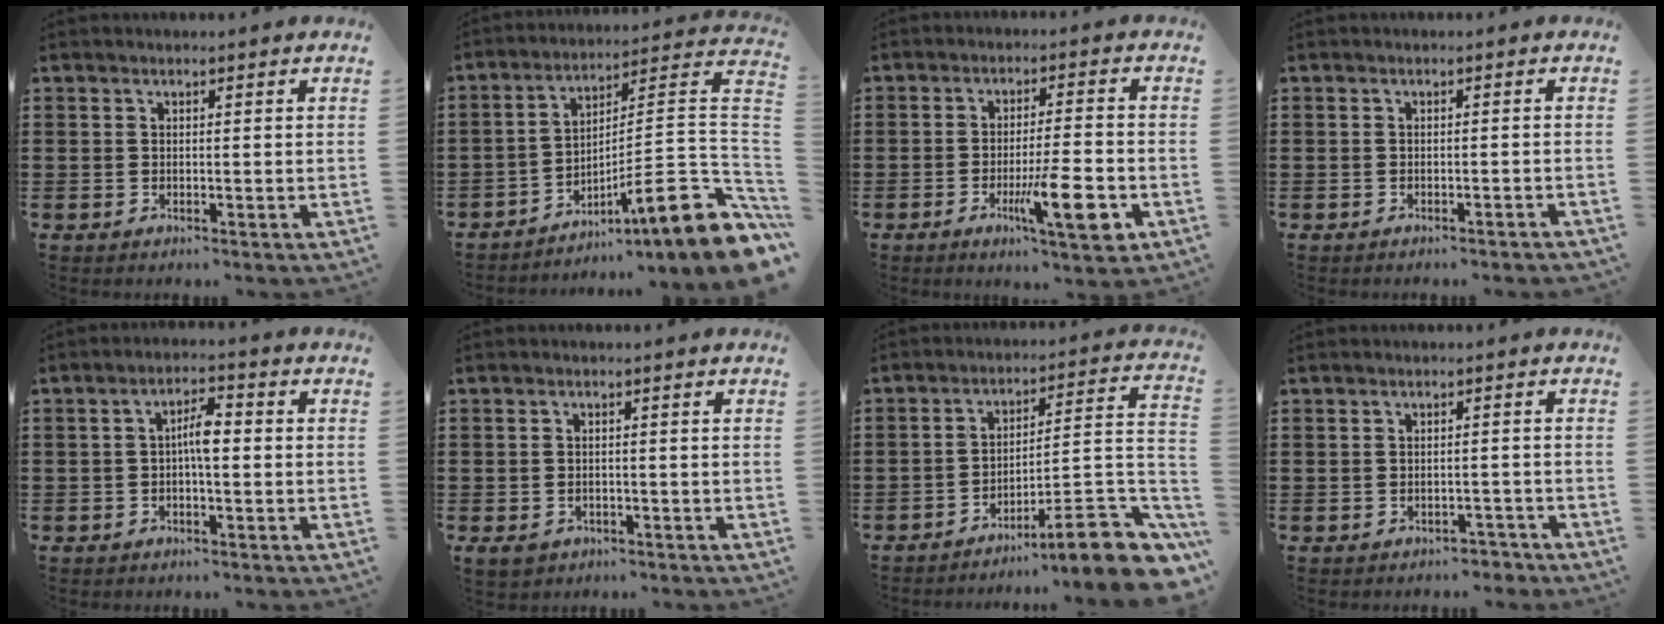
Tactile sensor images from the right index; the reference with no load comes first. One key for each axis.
{"total": 11.9, "fx": -6.0, "fy": 1.2, "fz": 10.2, "tx": -0.136, "ty": -0.022, "tz": -0.113}
{"total": 9.9, "fx": -3.6, "fy": 1.6, "fz": 9.0, "tx": -0.160, "ty": -0.010, "tz": -0.059}
{"total": 0.8, "fx": -0.7, "fy": 0.0, "fz": 0.3, "tx": -0.008, "ty": -0.001, "tz": -0.015}
{"total": 4.1, "fx": -0.3, "fy": 1.2, "fz": 3.9, "tx": -0.071, "ty": 0.008, "tz": -0.008}
{"total": 1.4, "fx": -0.8, "fy": 0.9, "fz": 0.7, "tx": -0.018, "ty": 0.001, "tz": -0.018}
{"total": 10.1, "fx": -7.0, "fy": 1.4, "fz": 7.1, "tx": -0.089, "ty": 0.000, "tz": -0.134}
{"total": 1.8, "fx": -1.7, "fy": 0.6, "fz": 0.1, "tx": -0.008, "ty": 0.002, "tz": -0.038}